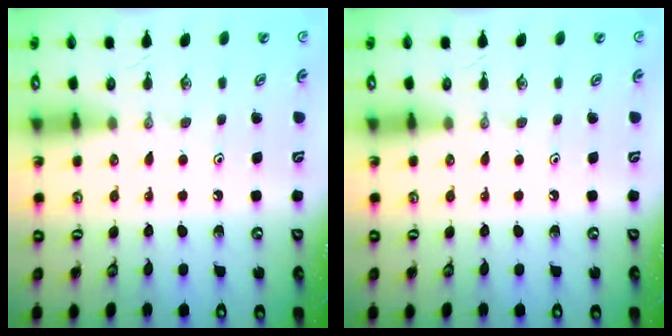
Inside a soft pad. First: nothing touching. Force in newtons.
{"total": 0.0}